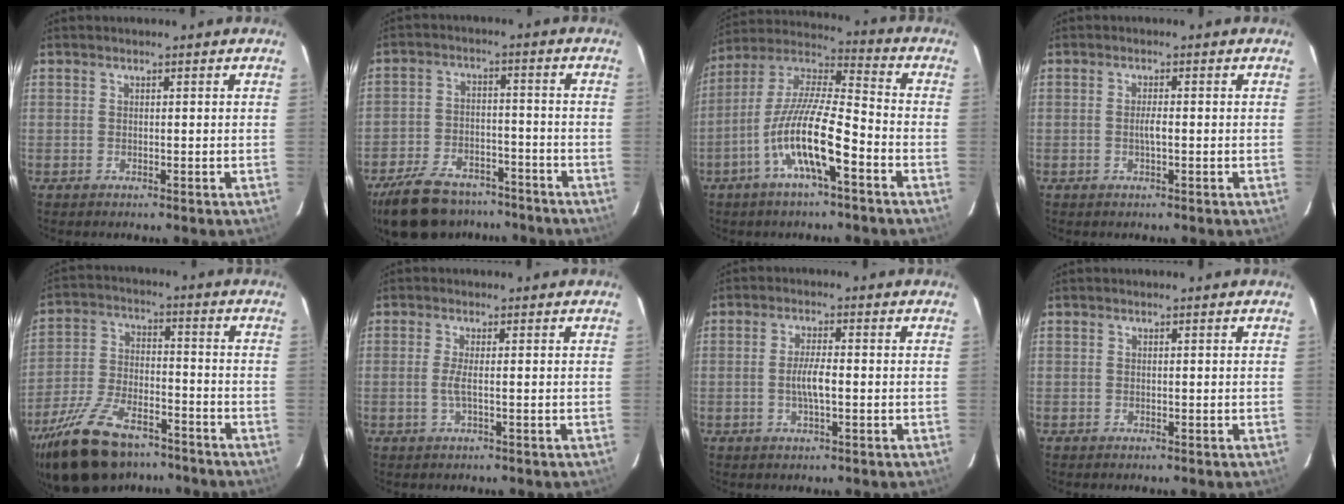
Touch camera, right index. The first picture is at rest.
{"total": 17.2, "force": [-13.5, 7.9, 7.2], "torque": [-0.169, 0.009, -0.202]}
{"total": 14.4, "force": [-6.4, 2.5, 12.7], "torque": [-0.244, -0.004, -0.127]}
{"total": 1.8, "force": [-0.4, 0.2, 1.7], "torque": [-0.032, 0.000, -0.009]}
{"total": 20.8, "force": [-15.5, 8.9, 10.7], "torque": [-0.228, -0.019, -0.260]}
{"total": 2.1, "force": [-0.5, -0.4, 2.0], "torque": [-0.035, -0.001, -0.010]}
{"total": 3.8, "force": [-0.7, 0.7, 3.7], "torque": [-0.068, 0.000, -0.012]}
{"total": 0.0}